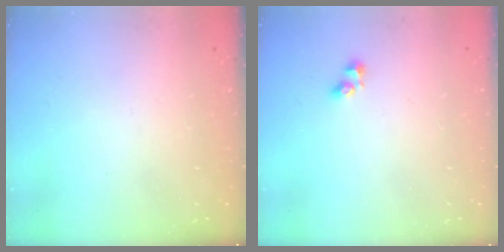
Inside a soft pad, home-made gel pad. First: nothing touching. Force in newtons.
{"total": 3.0, "press": 2.7, "slide": 1.3}